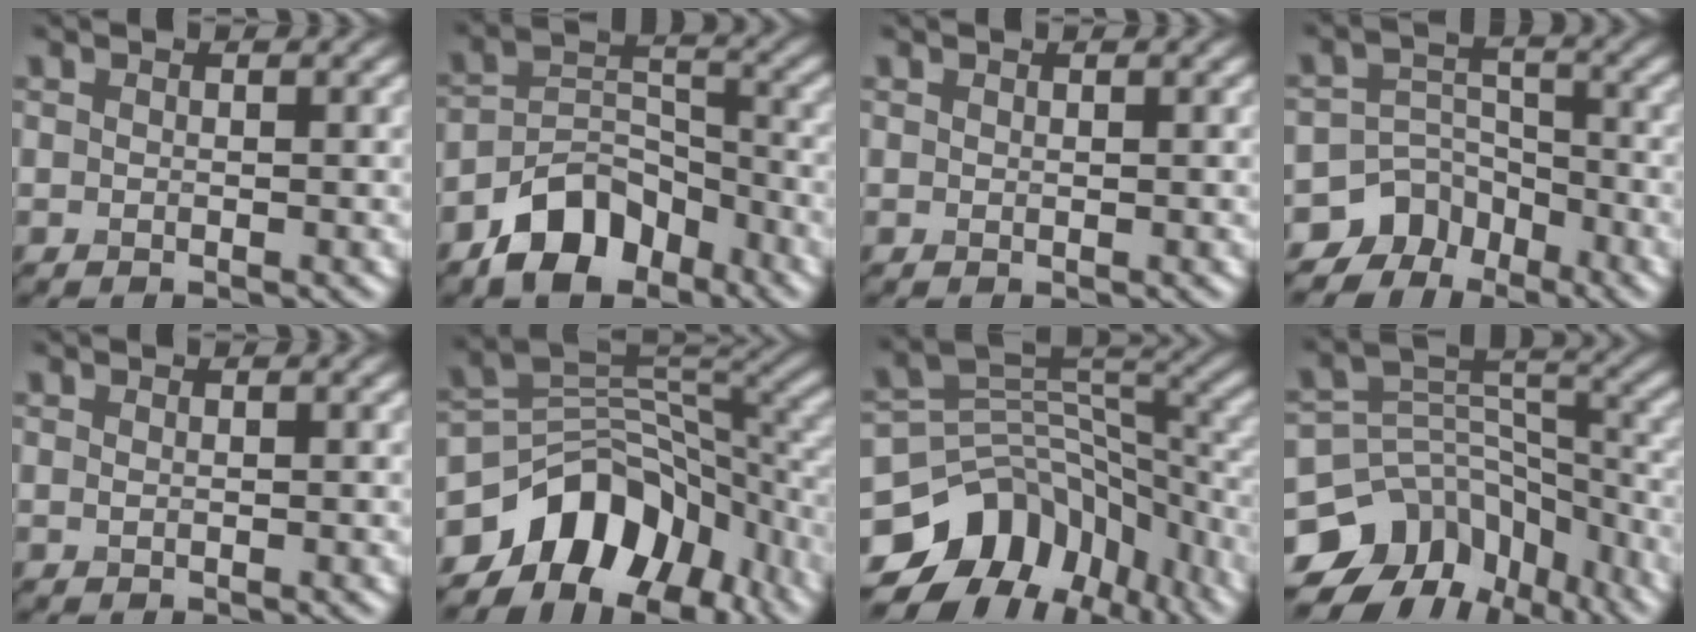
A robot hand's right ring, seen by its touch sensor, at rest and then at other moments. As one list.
[{"total": 7.2, "force": [-4.8, 4.1, 3.4], "torque": [-0.049, 0.002, -0.094]}, {"total": 0.0}, {"total": 6.5, "force": [-4.9, 4.1, 1.0], "torque": [0.008, 0.001, -0.078]}, {"total": 0.0}, {"total": 10.4, "force": [-6.1, 6.7, 5.1], "torque": [-0.068, 0.009, -0.117]}, {"total": 12.3, "force": [-6.6, 8.5, 6.0], "torque": [-0.115, 0.007, -0.104]}, {"total": 12.9, "force": [-8.2, 9.1, 4.3], "torque": [-0.080, 0.014, -0.105]}]